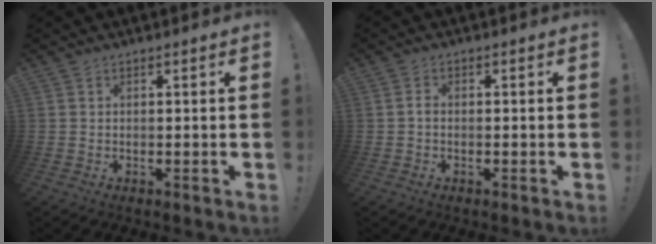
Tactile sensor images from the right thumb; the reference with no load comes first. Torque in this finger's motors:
{"motor_torque": [0.12, -0.01, -0.15, -0.06, 0.00]}